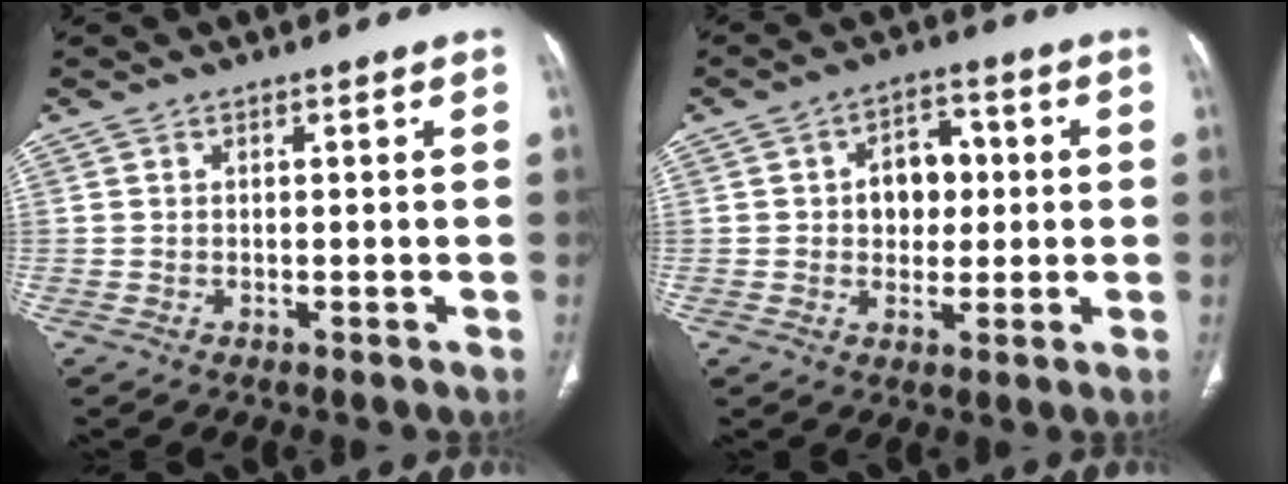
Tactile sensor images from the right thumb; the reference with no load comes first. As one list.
[{"total": 7.8, "force": [0.8, 5.7, 5.2], "torque": [-0.040, 0.012, 0.010]}]